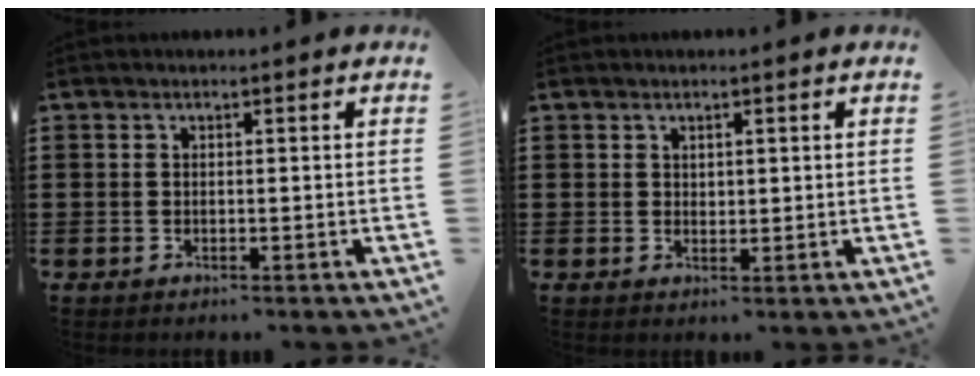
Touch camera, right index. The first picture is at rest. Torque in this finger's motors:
{"motor_torque": [-0.20, 0.20, 0.09, 0.00]}